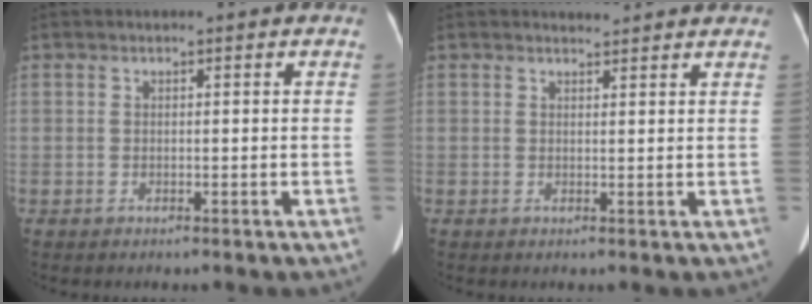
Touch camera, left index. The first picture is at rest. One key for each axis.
{"total": 2.7, "fx": 2.6, "fy": 0.6, "fz": 0.3, "tx": -0.009, "ty": 0.010, "tz": 0.029}